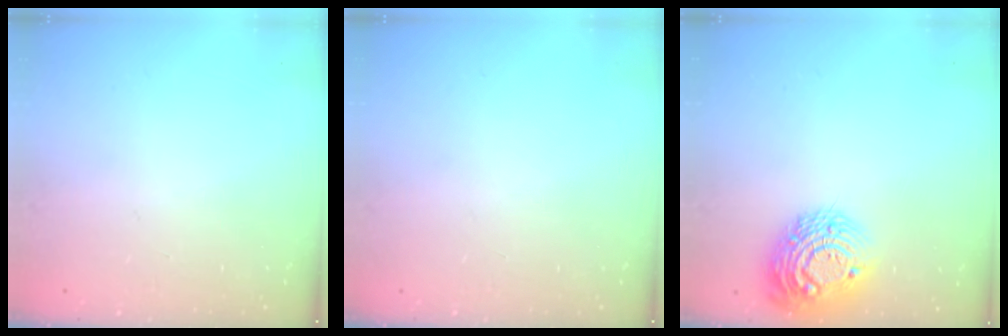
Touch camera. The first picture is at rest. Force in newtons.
{"total": 0.0}
{"total": 15.8, "press": 15.8, "slide": 1.1}